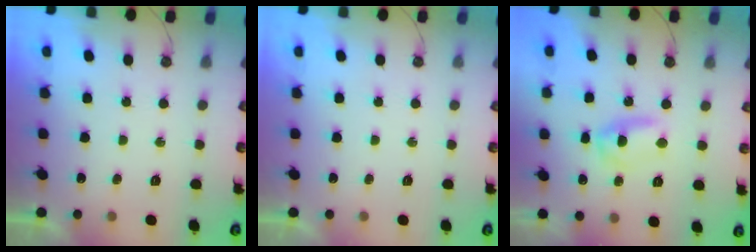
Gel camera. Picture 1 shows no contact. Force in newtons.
{"total": 0.0}
{"total": 6.6, "press": 6.5, "slide": 0.4}